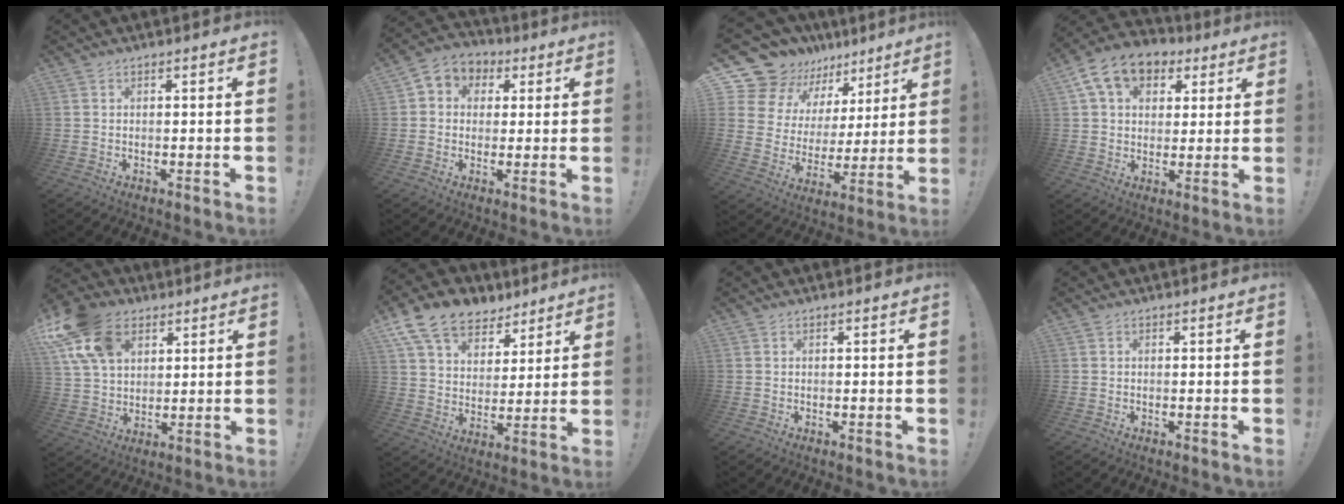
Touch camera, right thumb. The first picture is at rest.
{"total": 5.8, "force": [0.2, 5.5, 2.0], "torque": [-0.018, 0.002, 0.008]}
{"total": 13.5, "force": [11.0, 7.4, 2.3], "torque": [-0.057, -0.092, 0.216]}
{"total": 13.5, "force": [6.1, 9.7, 7.3], "torque": [-0.119, -0.015, 0.119]}
{"total": 17.6, "force": [8.4, 12.1, 9.7], "torque": [-0.174, -0.032, 0.159]}
{"total": 15.0, "force": [10.0, 9.6, 5.8], "torque": [-0.095, -0.067, 0.190]}
{"total": 0.0}
{"total": 0.0}